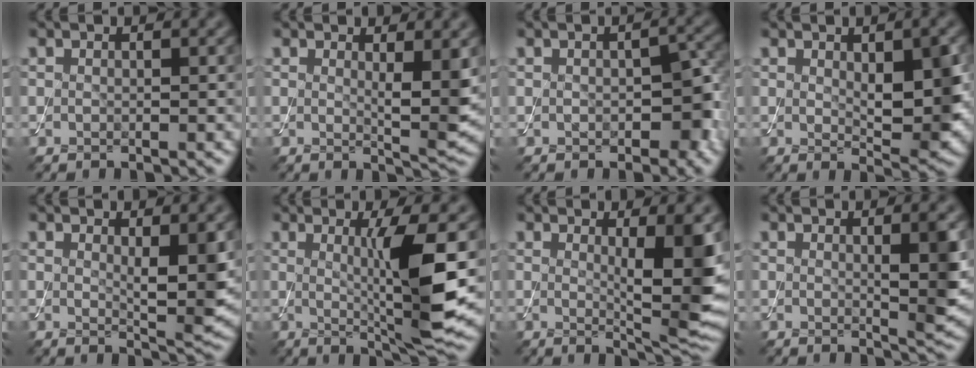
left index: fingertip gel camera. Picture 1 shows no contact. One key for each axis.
{"total": 3.4, "fx": 0.8, "fy": 0.6, "fz": 3.3, "tx": -0.047, "ty": -0.014, "tz": 0.016}
{"total": 3.4, "fx": -0.6, "fy": 2.1, "fz": 2.7, "tx": -0.032, "ty": -0.003, "tz": -0.006}
{"total": 5.3, "fx": 0.6, "fy": 2.0, "fz": 4.9, "tx": -0.074, "ty": -0.006, "tz": 0.014}
{"total": 3.8, "fx": 0.8, "fy": 0.7, "fz": 3.6, "tx": -0.053, "ty": -0.013, "tz": 0.017}
{"total": 7.8, "fx": 0.4, "fy": 1.0, "fz": 7.7, "tx": -0.122, "ty": -0.013, "tz": 0.015}
{"total": 6.7, "fx": 0.8, "fy": 1.3, "fz": 6.5, "tx": -0.089, "ty": -0.018, "tz": 0.020}
{"total": 3.6, "fx": 0.6, "fy": 0.6, "fz": 3.5, "tx": -0.045, "ty": -0.010, "tz": 0.009}